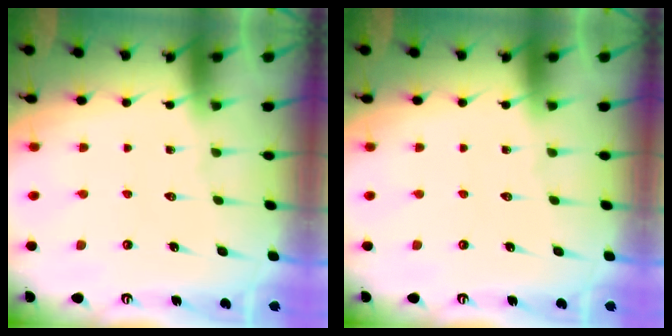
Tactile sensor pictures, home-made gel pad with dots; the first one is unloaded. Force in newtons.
{"total": 0.0}